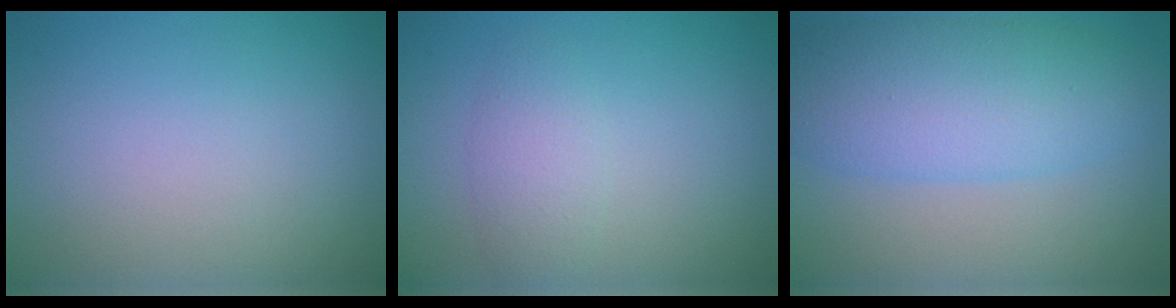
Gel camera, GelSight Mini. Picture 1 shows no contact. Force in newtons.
{"total": 2.4, "press": 2.4, "slide": 0.0}
{"total": 7.2, "press": 7.2, "slide": 0.3}